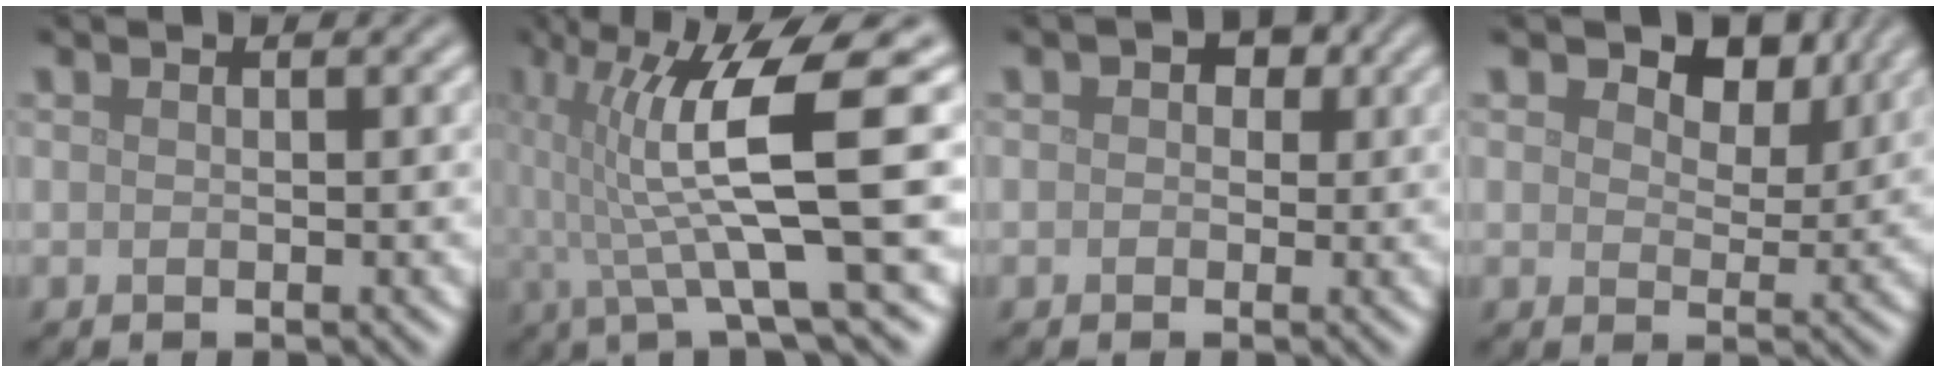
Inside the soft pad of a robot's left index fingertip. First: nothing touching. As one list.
[{"total": 9.0, "force": [0.6, 1.4, 8.9], "torque": [-0.147, 0.003, 0.007]}, {"total": 2.6, "force": [0.8, 2.0, 1.4], "torque": [0.002, 0.008, -0.011]}, {"total": 4.8, "force": [2.8, 2.7, 2.7], "torque": [-0.040, -0.004, 0.031]}]